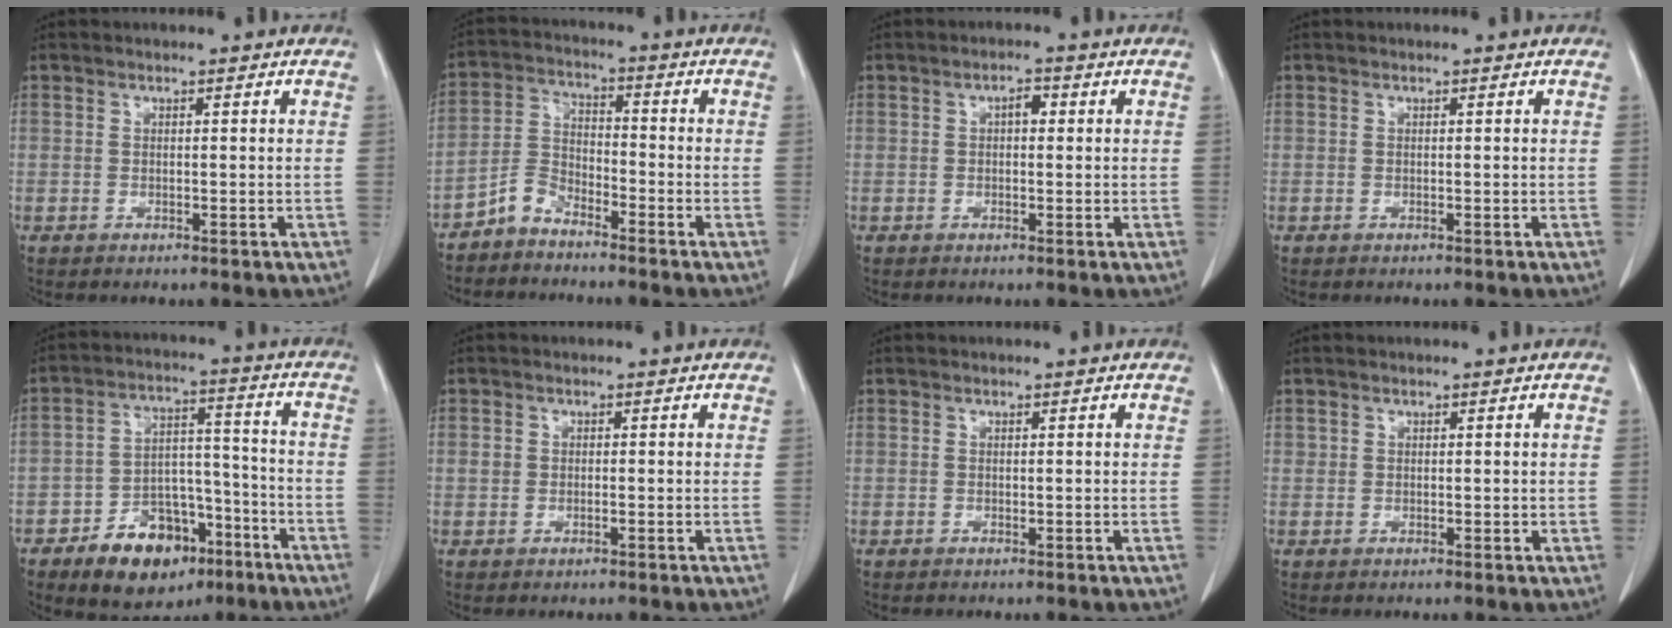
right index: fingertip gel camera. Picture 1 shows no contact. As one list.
[{"total": 4.6, "force": [-4.0, 1.9, 1.4], "torque": [-0.028, 0.000, -0.084]}, {"total": 2.0, "force": [0.4, 1.0, 1.7], "torque": [-0.024, 0.008, 0.003]}, {"total": 0.0}, {"total": 12.9, "force": [-7.6, 7.3, 7.5], "torque": [-0.113, 0.023, -0.116]}, {"total": 1.4, "force": [-0.1, 1.0, 1.0], "torque": [-0.019, 0.004, 0.000]}, {"total": 0.0}, {"total": 0.9, "force": [0.4, 0.8, 0.3], "torque": [0.004, 0.000, 0.005]}]